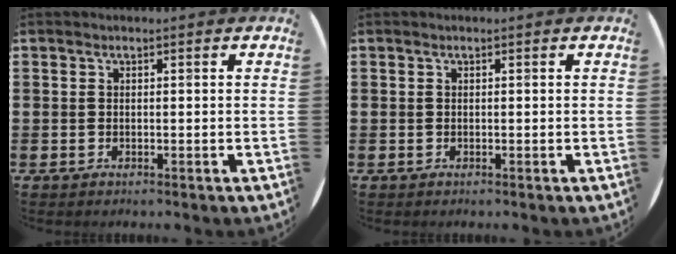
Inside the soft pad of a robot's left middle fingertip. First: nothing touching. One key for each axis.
{"total": 0.0}